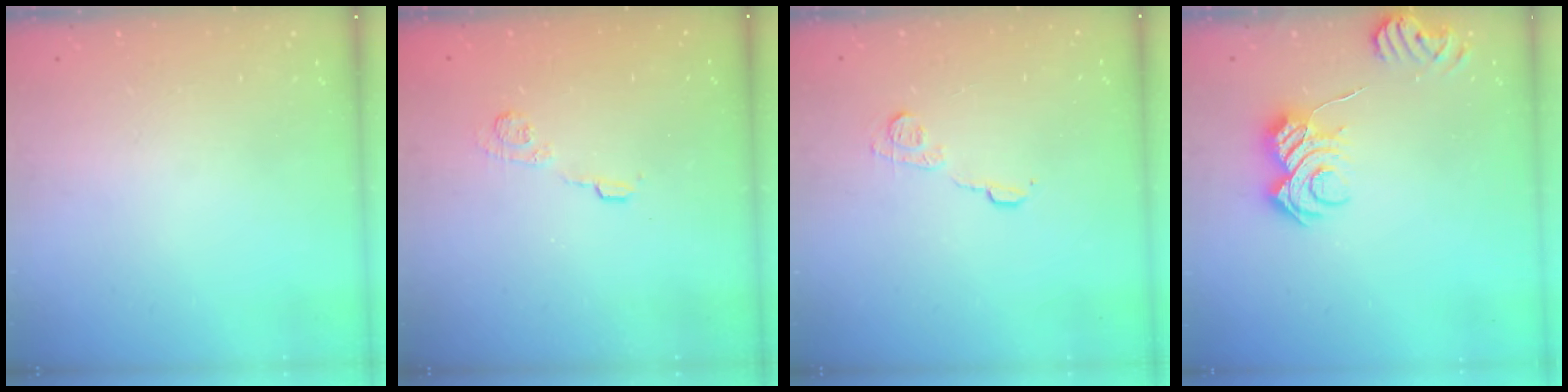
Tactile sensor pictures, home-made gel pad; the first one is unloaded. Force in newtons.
{"total": 5.2, "press": 5.1, "slide": 0.9}
{"total": 7.0, "press": 7.0, "slide": 0.4}
{"total": 8.5, "press": 8.5, "slide": 0.7}